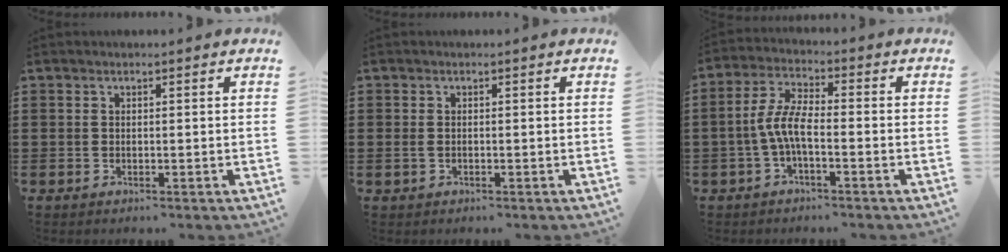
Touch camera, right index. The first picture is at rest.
{"total": 0.9, "force": [-0.1, 0.6, 0.7], "torque": [-0.014, 0.001, -0.003]}
{"total": 5.9, "force": [-1.8, 1.7, 5.4], "torque": [-0.128, -0.009, -0.041]}